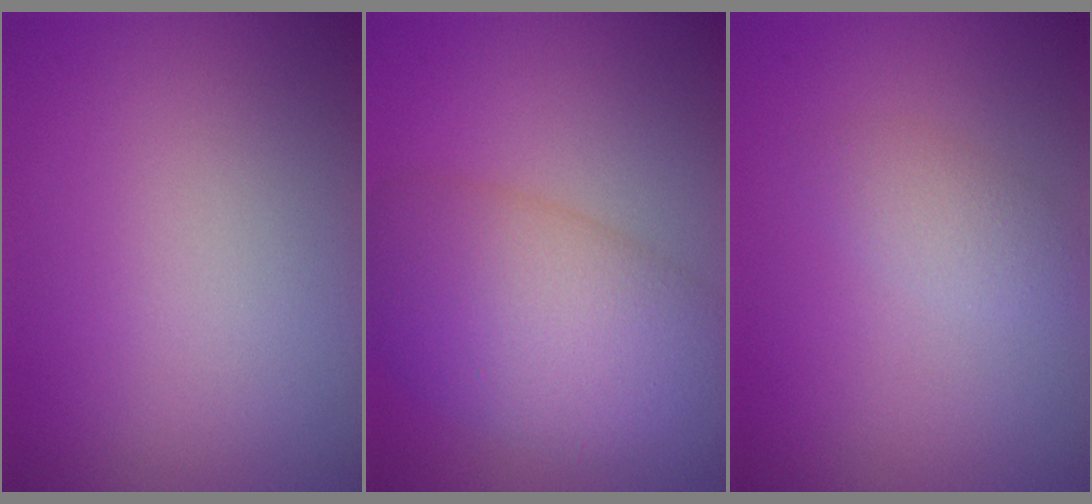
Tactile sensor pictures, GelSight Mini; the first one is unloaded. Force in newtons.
{"total": 8.5, "press": 8.5, "slide": 0.5}
{"total": 1.7, "press": 1.7, "slide": 0.1}